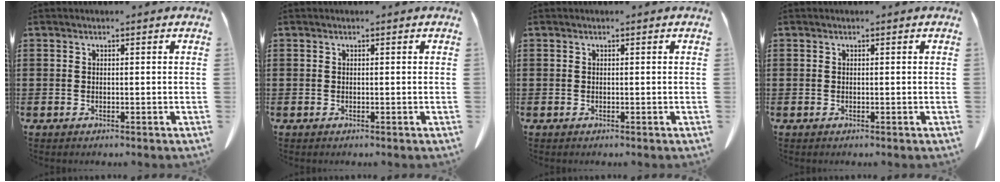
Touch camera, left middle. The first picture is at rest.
{"total": 0.0}
{"total": 0.0}
{"total": 0.0}